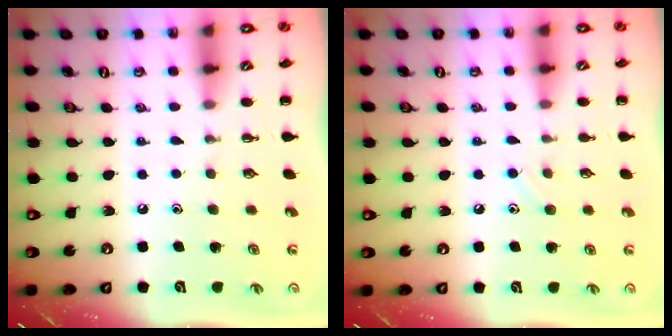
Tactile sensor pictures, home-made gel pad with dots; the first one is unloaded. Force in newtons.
{"total": 5.7, "press": 5.5, "slide": 1.6}